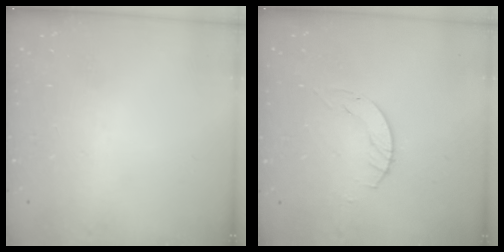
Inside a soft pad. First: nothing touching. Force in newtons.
{"total": 2.9, "press": 2.9, "slide": 0.4}